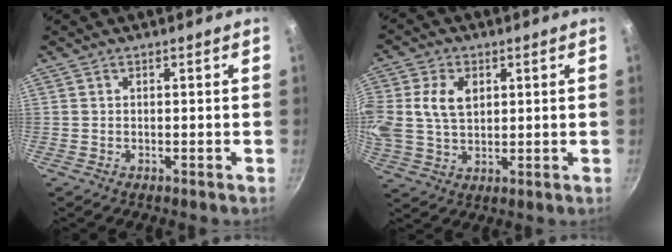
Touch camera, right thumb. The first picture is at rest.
{"total": 11.7, "force": [2.6, 8.2, 7.9], "torque": [-0.162, 0.010, 0.049]}